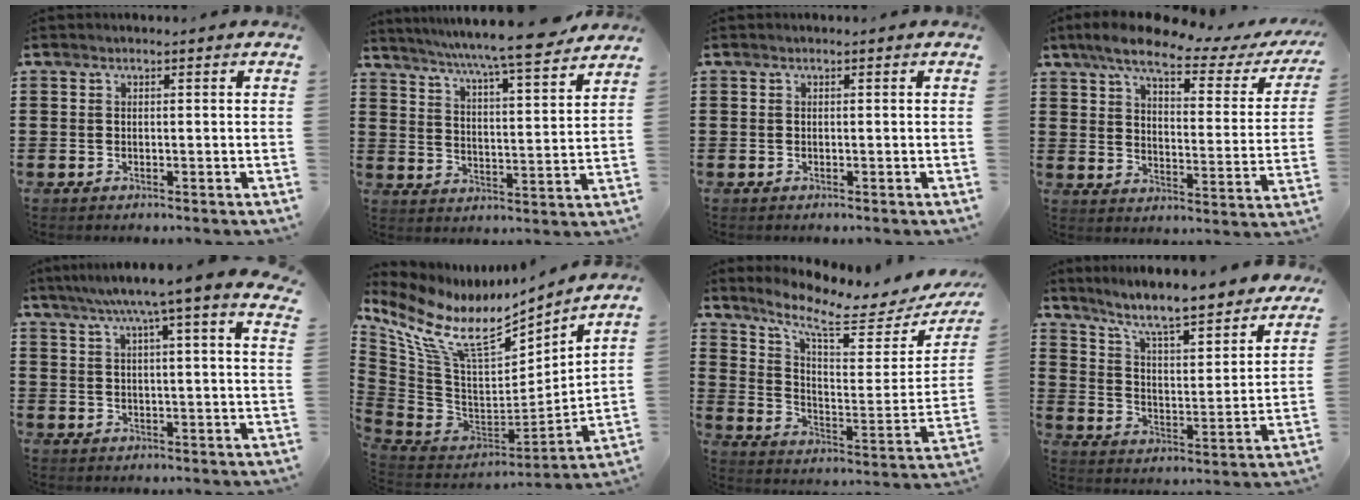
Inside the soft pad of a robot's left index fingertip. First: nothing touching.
{"total": 6.9, "force": [6.3, -0.8, 2.8], "torque": [-0.077, -0.049, 0.102]}
{"total": 0.0}
{"total": 8.7, "force": [6.6, 1.4, 5.5], "torque": [-0.125, -0.026, 0.109]}
{"total": 6.5, "force": [5.1, 0.1, 4.1], "torque": [-0.093, -0.015, 0.086]}
{"total": 13.0, "force": [8.1, 4.9, 8.8], "torque": [-0.219, -0.060, 0.136]}
{"total": 7.5, "force": [5.9, 1.5, 4.4], "torque": [-0.109, -0.047, 0.095]}
{"total": 7.5, "force": [6.6, 0.1, 3.7], "torque": [-0.098, -0.051, 0.105]}